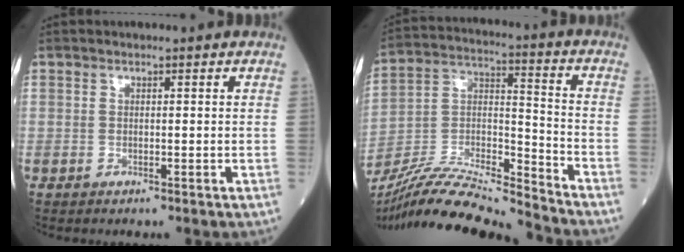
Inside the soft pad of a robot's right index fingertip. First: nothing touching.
{"total": 17.6, "force": [-16.6, -0.4, 6.0], "torque": [-0.110, 0.013, -0.300]}